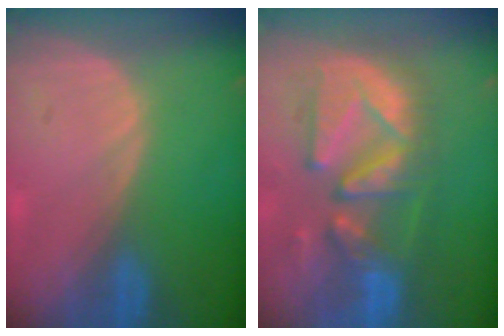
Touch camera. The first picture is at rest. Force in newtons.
{"total": 12.0, "press": 11.0, "slide": 4.8}